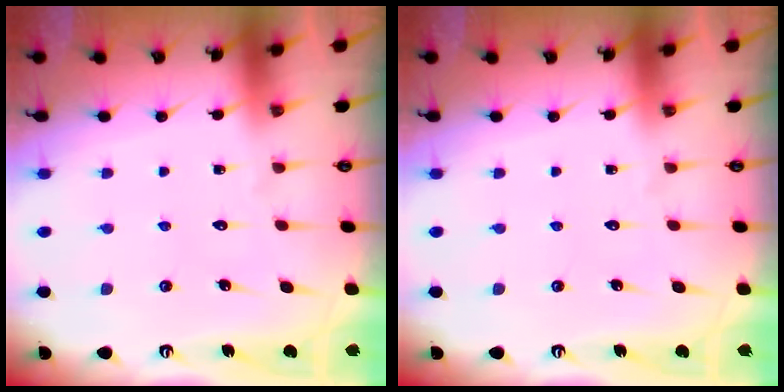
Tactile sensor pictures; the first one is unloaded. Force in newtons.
{"total": 0.0}